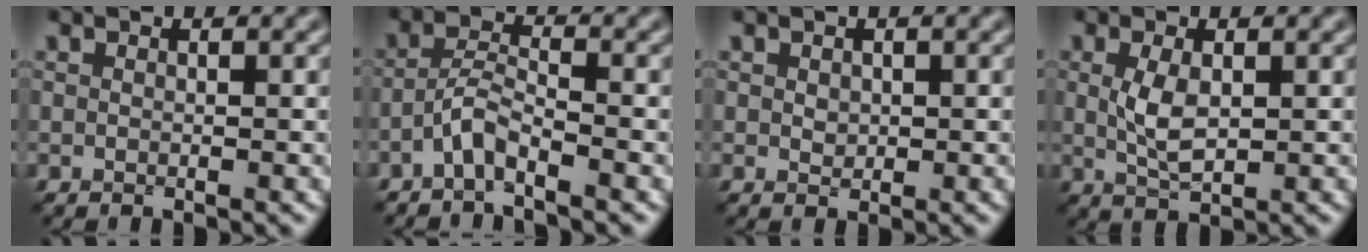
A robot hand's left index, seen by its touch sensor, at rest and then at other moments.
{"total": 2.4, "force": [-1.9, 0.3, 1.5], "torque": [-0.033, 0.011, -0.045]}
{"total": 0.9, "force": [0.1, 0.7, 0.5], "torque": [-0.013, -0.001, 0.003]}
{"total": 3.1, "force": [0.1, 1.4, 2.7], "torque": [-0.068, -0.002, 0.005]}